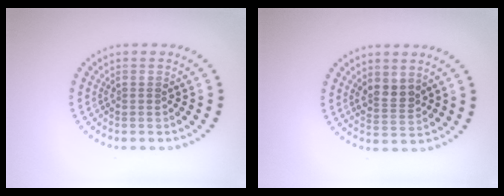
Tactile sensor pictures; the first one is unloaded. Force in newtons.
{"total": 2.5, "press": 2.3, "slide": 1.0}